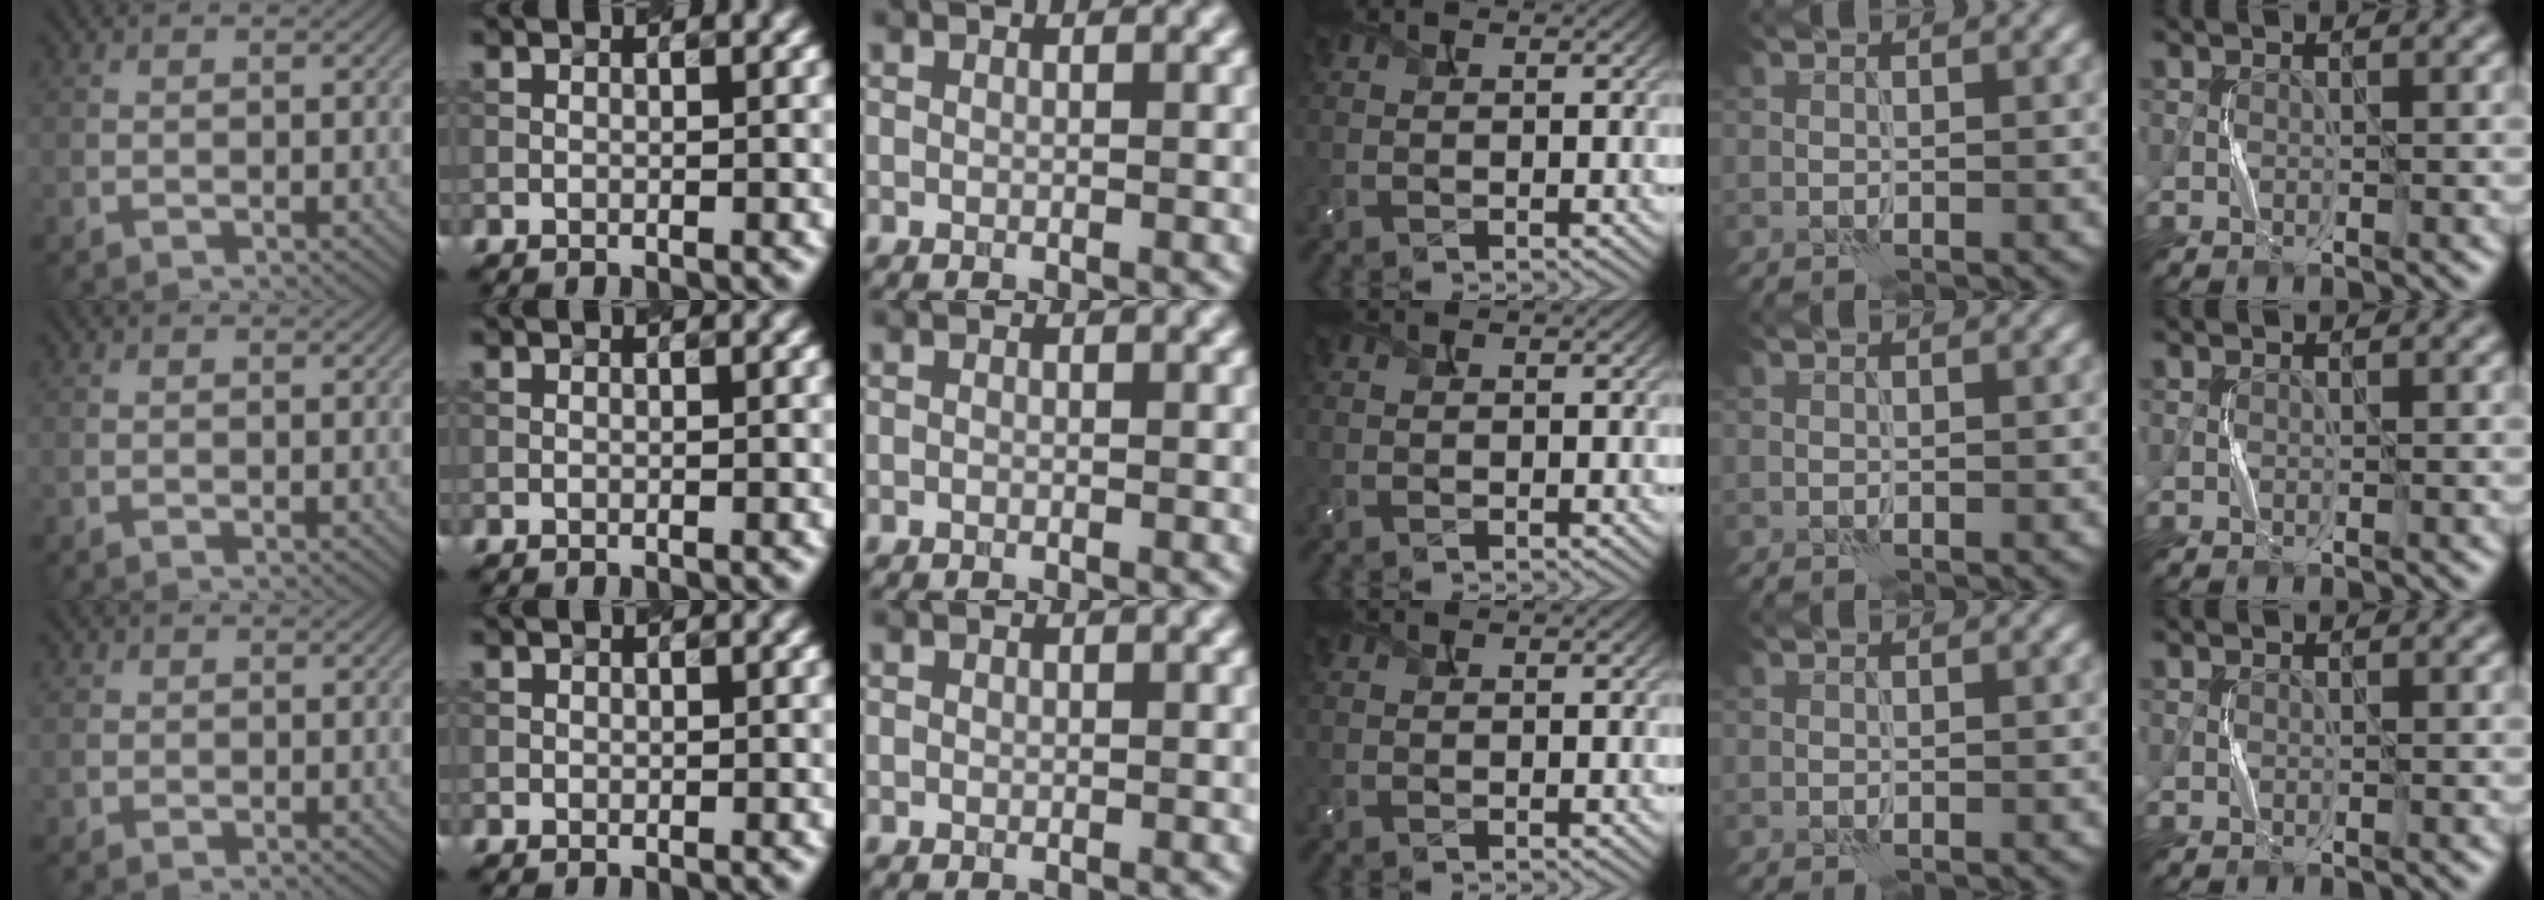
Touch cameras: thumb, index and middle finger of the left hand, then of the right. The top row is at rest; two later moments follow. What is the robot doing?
{"motion": "squeeze", "object": "bubble wrap"}